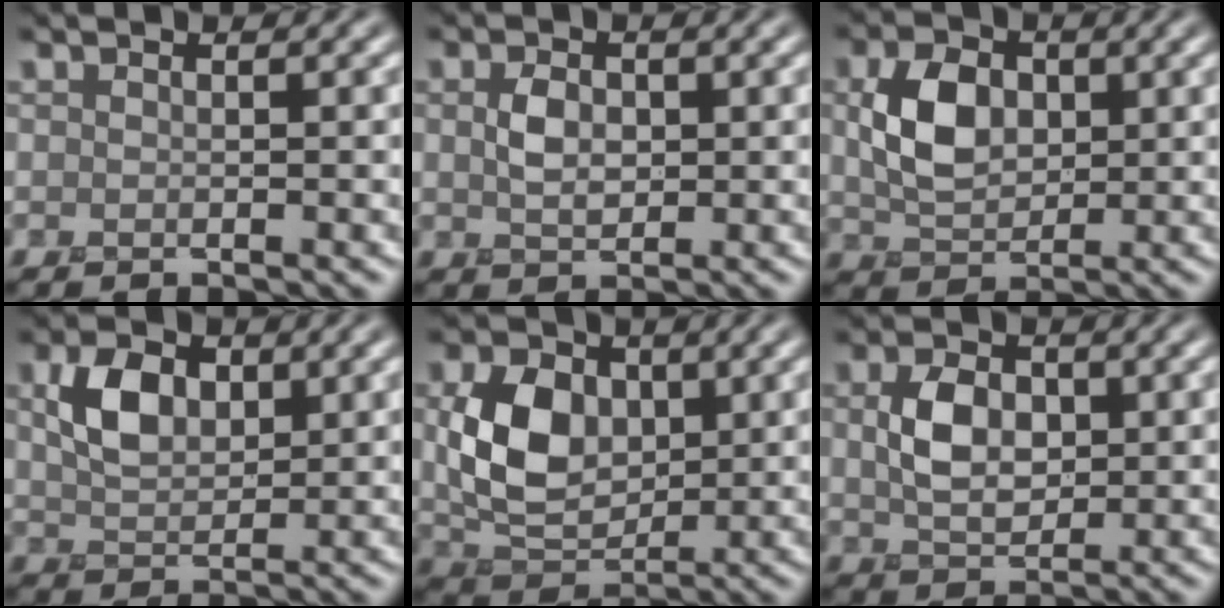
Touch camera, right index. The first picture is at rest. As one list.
[{"total": 2.1, "force": [-0.1, 1.5, 1.4], "torque": [-0.032, -0.006, -0.003]}, {"total": 4.7, "force": [0.2, 3.3, 3.3], "torque": [-0.071, -0.003, 0.000]}, {"total": 3.9, "force": [0.8, 2.6, 2.8], "torque": [-0.059, 0.001, 0.012]}, {"total": 6.3, "force": [0.3, 4.5, 4.4], "torque": [-0.088, -0.006, 0.006]}, {"total": 3.7, "force": [0.1, 2.6, 2.6], "torque": [-0.055, -0.005, -0.001]}]